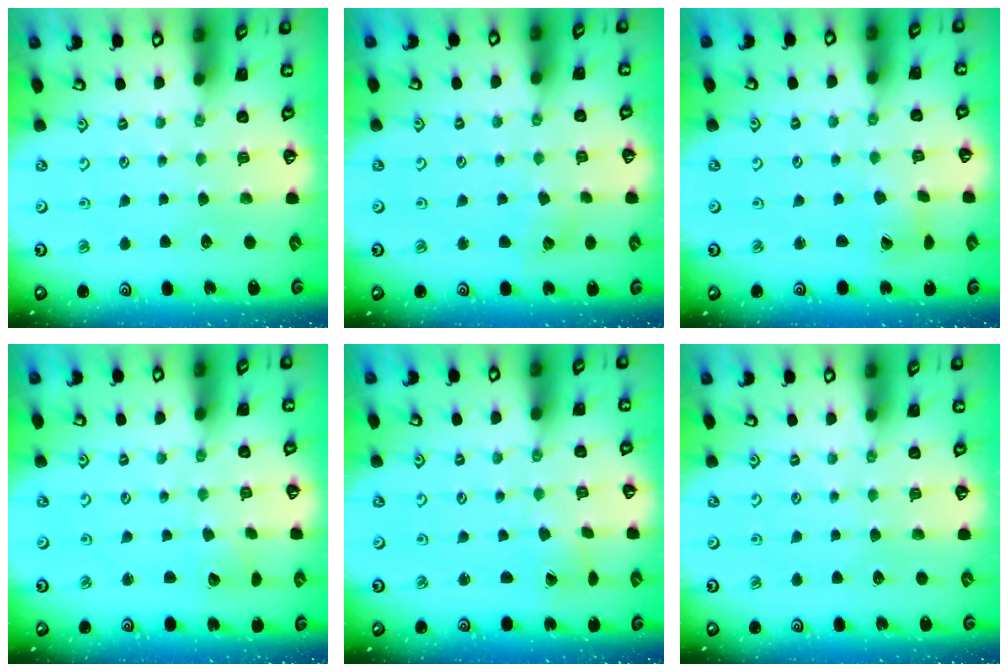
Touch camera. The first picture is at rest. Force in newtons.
{"total": 4.5, "press": 4.4, "slide": 0.7}
{"total": 2.9, "press": 2.8, "slide": 0.4}
{"total": 2.6, "press": 2.6, "slide": 0.1}
{"total": 1.6, "press": 1.5, "slide": 0.1}
{"total": 0.0}